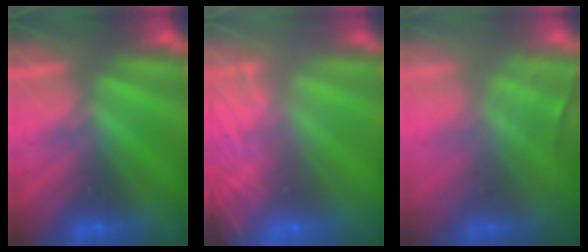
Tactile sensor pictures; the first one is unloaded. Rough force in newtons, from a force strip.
{"total": 8.0}
{"total": 2.4}